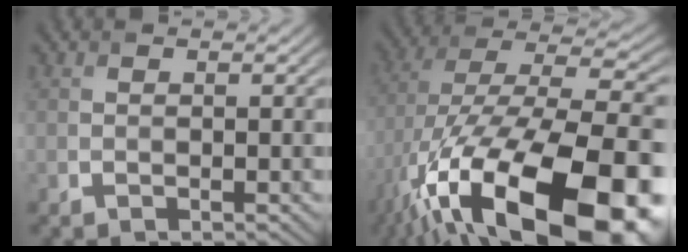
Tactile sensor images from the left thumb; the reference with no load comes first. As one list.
[{"total": 21.4, "force": [-10.9, 8.8, 16.2], "torque": [-0.280, -0.035, -0.158]}]